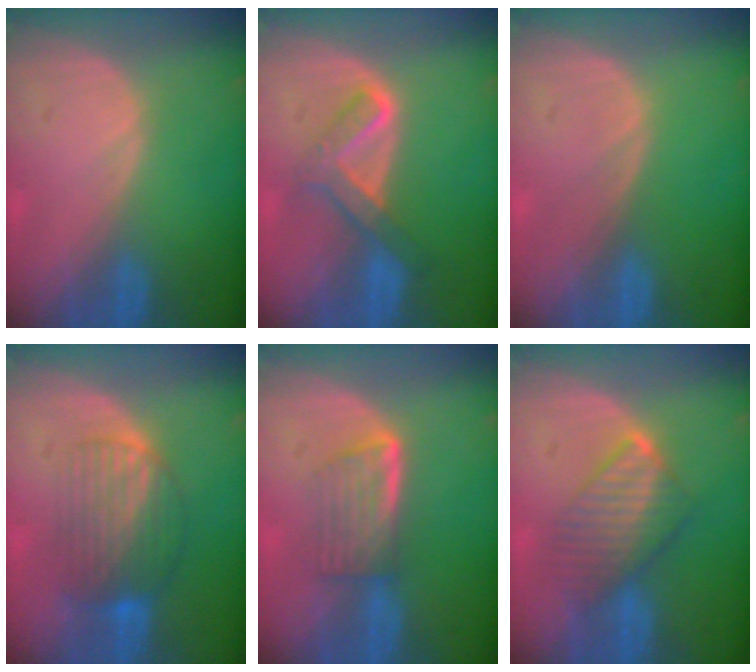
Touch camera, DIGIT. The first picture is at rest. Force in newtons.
{"total": 5.3, "press": 5.3, "slide": 0.5}
{"total": 0.0}
{"total": 7.4, "press": 6.8, "slide": 2.9}
{"total": 5.9, "press": 5.0, "slide": 3.1}
{"total": 6.5, "press": 6.4, "slide": 0.6}